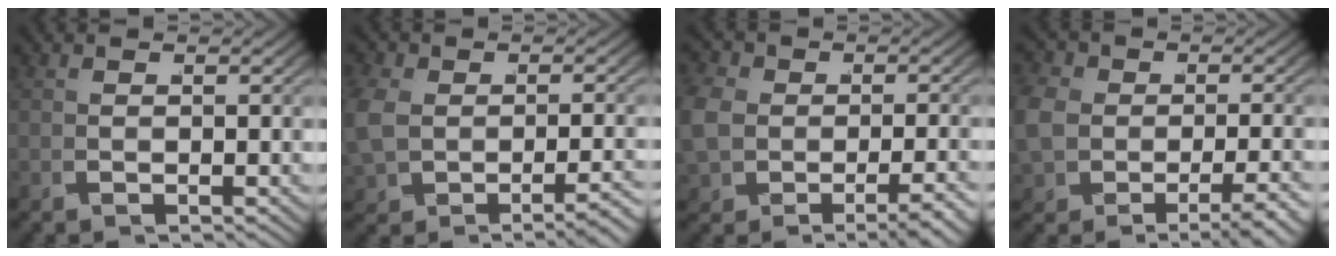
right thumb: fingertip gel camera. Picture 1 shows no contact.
{"total": 3.6, "force": [-1.6, 2.5, 2.0], "torque": [-0.052, -0.010, -0.019]}
{"total": 4.5, "force": [-1.5, 3.4, 2.5], "torque": [-0.062, -0.010, -0.023]}
{"total": 5.1, "force": [-2.1, 3.7, 2.8], "torque": [-0.065, -0.013, -0.031]}